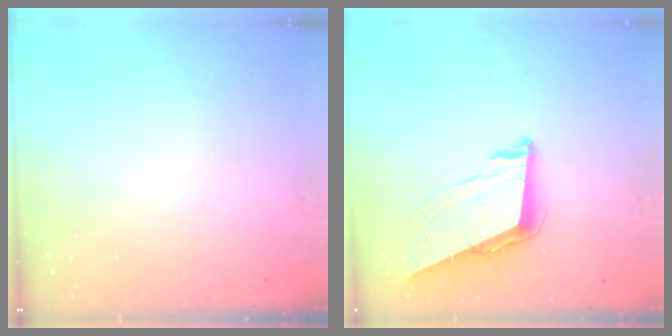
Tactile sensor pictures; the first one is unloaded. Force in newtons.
{"total": 9.0, "press": 8.4, "slide": 3.2}